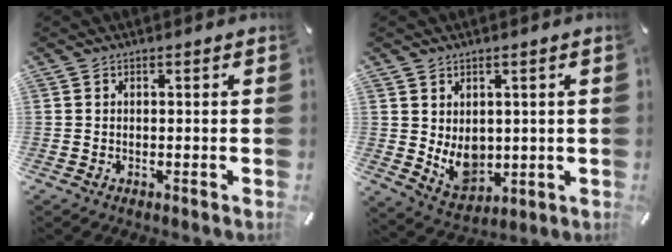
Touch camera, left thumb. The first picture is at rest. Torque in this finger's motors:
{"motor_torque": [1.43, 1.53, 0.63, -0.64, 0.07]}